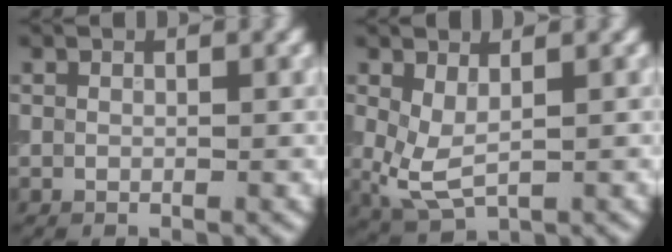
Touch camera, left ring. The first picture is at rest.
{"total": 3.3, "force": [0.6, 1.6, 2.8], "torque": [-0.070, -0.008, 0.015]}